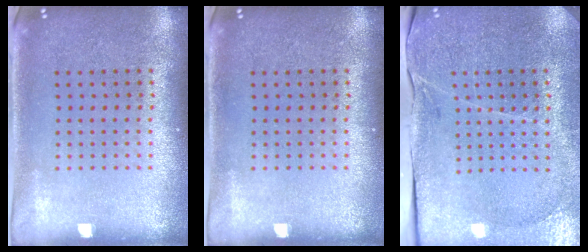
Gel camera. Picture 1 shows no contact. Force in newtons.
{"total": 0.0}
{"total": 3.4, "press": 3.4, "slide": 0.3}